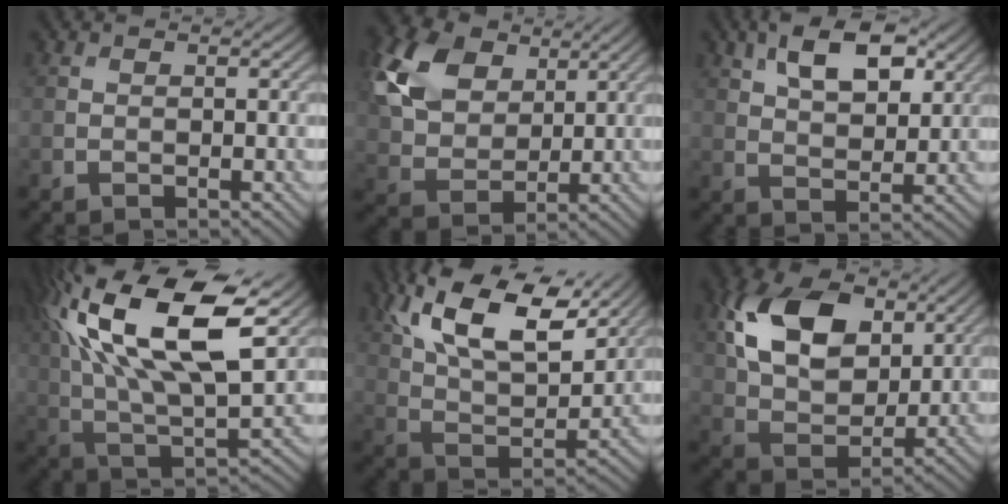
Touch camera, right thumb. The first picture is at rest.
{"total": 11.9, "force": [5.2, 7.8, 7.3], "torque": [-0.197, 0.024, 0.094]}
{"total": 9.2, "force": [4.3, 4.6, 6.7], "torque": [-0.126, 0.010, 0.075]}
{"total": 20.2, "force": [8.1, 8.6, 16.4], "torque": [-0.337, 0.042, 0.135]}
{"total": 15.5, "force": [8.7, 6.9, 10.9], "torque": [-0.219, 0.002, 0.142]}
{"total": 13.6, "force": [4.9, 8.6, 9.3], "torque": [-0.205, 0.018, 0.089]}